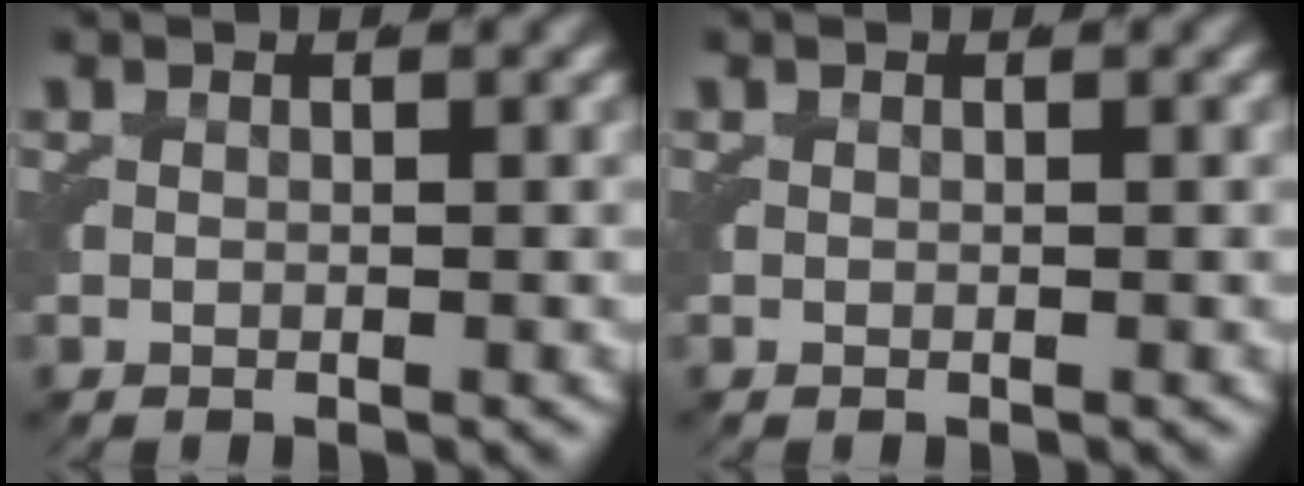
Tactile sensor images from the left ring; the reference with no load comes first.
{"total": 0.0}